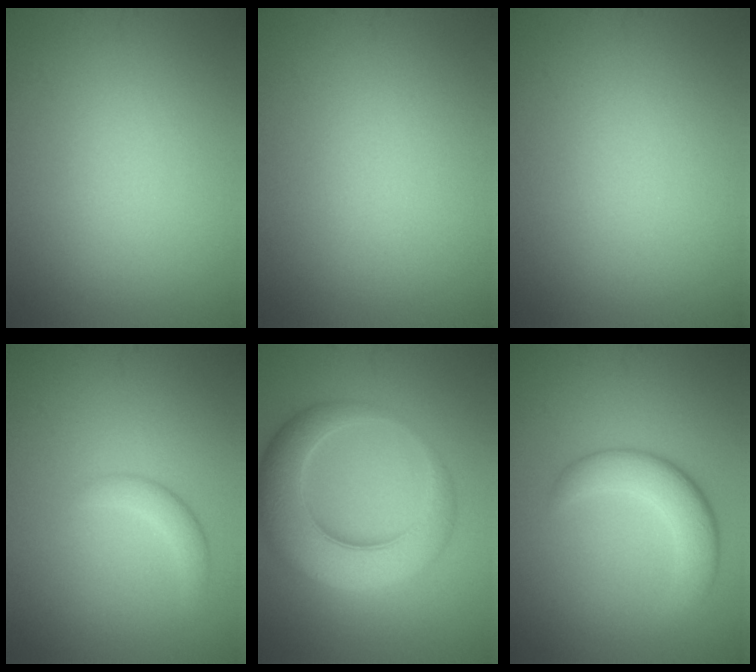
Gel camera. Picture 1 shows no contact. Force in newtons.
{"total": 0.0}
{"total": 0.0}
{"total": 1.6, "press": 1.6, "slide": 0.0}
{"total": 8.1, "press": 8.1, "slide": 0.2}
{"total": 4.2, "press": 4.2, "slide": 0.3}